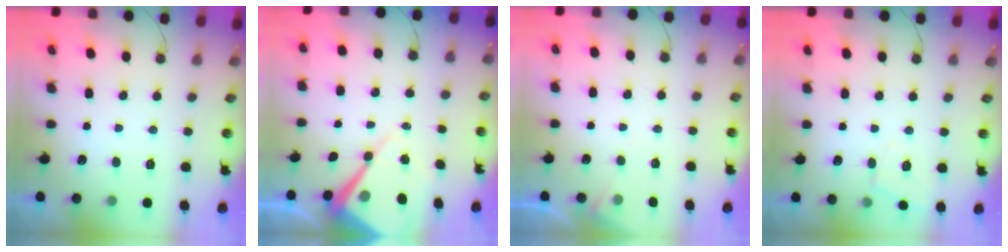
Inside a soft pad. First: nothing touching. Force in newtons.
{"total": 10.3, "press": 10.2, "slide": 1.1}
{"total": 3.5, "press": 3.5, "slide": 0.5}
{"total": 4.4, "press": 4.4, "slide": 0.6}